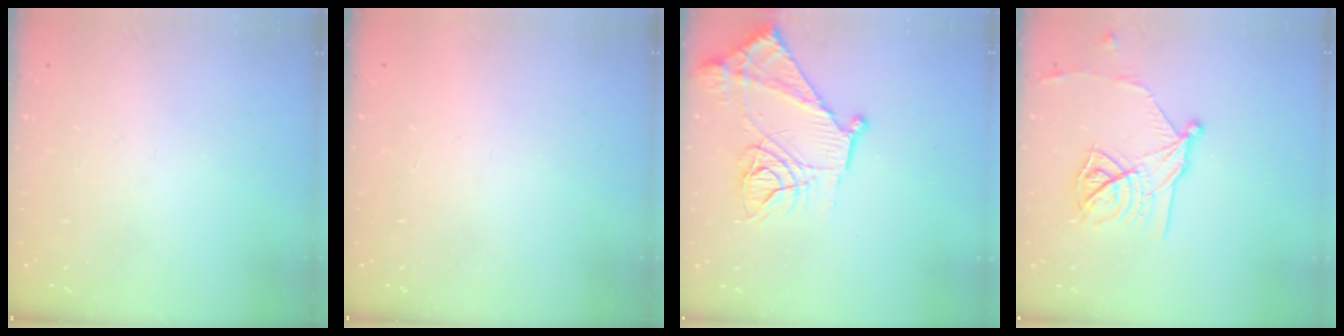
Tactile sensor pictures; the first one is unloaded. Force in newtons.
{"total": 1.7, "press": 1.7, "slide": 0.1}
{"total": 15.5, "press": 15.4, "slide": 1.4}
{"total": 14.7, "press": 14.7, "slide": 0.6}